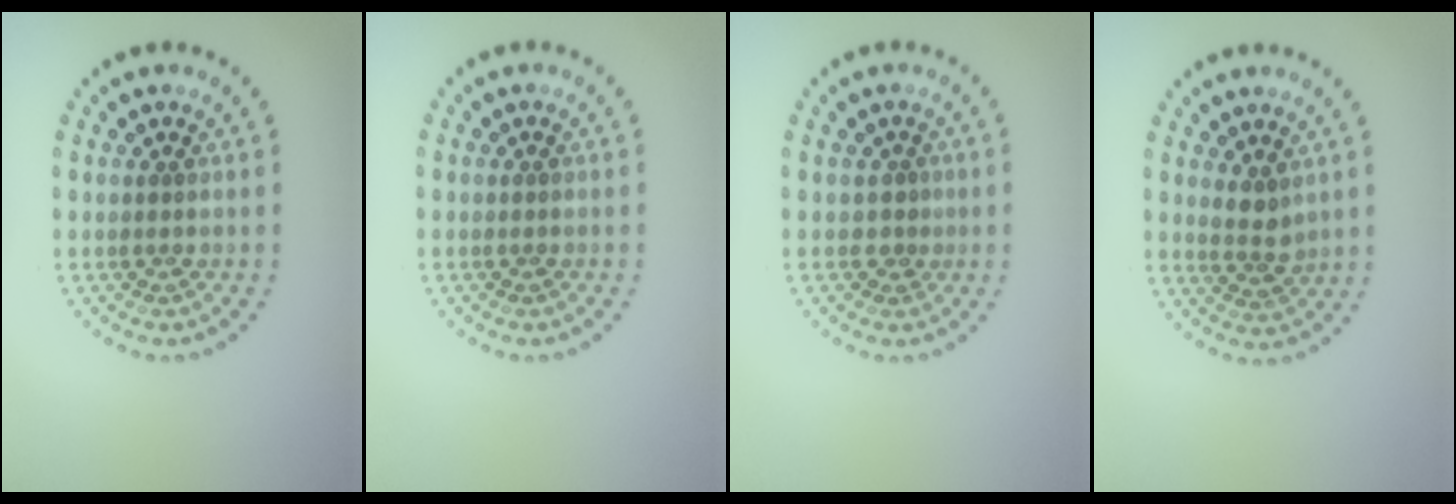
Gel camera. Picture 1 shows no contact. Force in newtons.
{"total": 0.0}
{"total": 0.8, "press": 0.4, "slide": 0.7}
{"total": 1.9, "press": 1.8, "slide": 0.7}